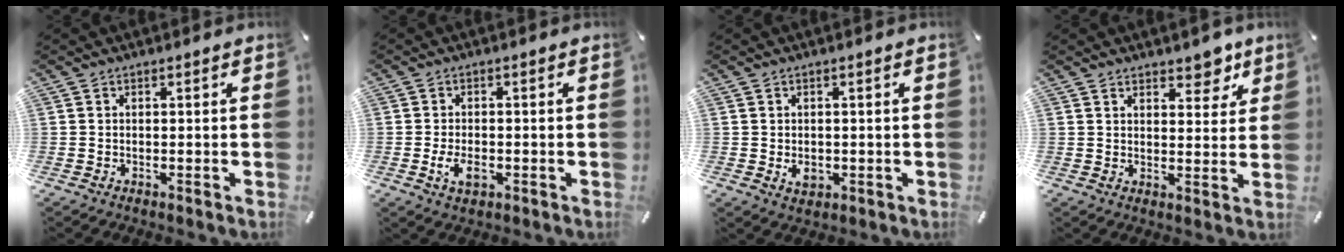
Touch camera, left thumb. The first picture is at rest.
{"total": 4.0, "force": [-1.1, 2.3, 3.1], "torque": [-0.073, -0.002, -0.022]}
{"total": 2.9, "force": [-0.5, 2.2, 1.8], "torque": [-0.032, -0.003, -0.011]}
{"total": 5.7, "force": [4.3, 3.2, 2.0], "torque": [-0.004, -0.028, 0.068]}